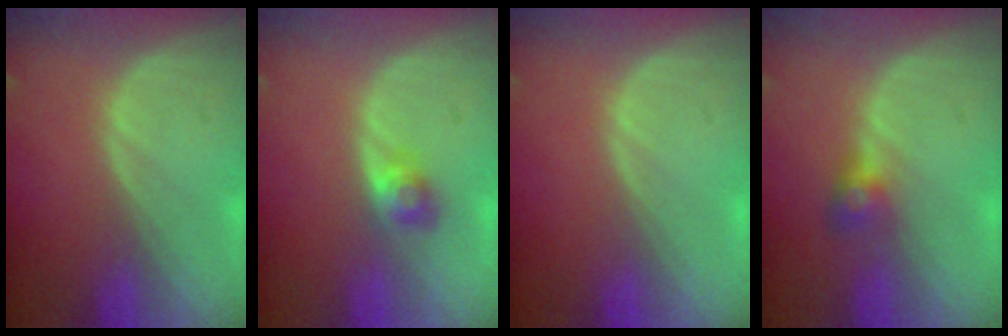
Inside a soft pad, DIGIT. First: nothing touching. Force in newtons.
{"total": 2.6, "press": 2.4, "slide": 1.0}
{"total": 0.0}
{"total": 2.7, "press": 2.6, "slide": 0.8}